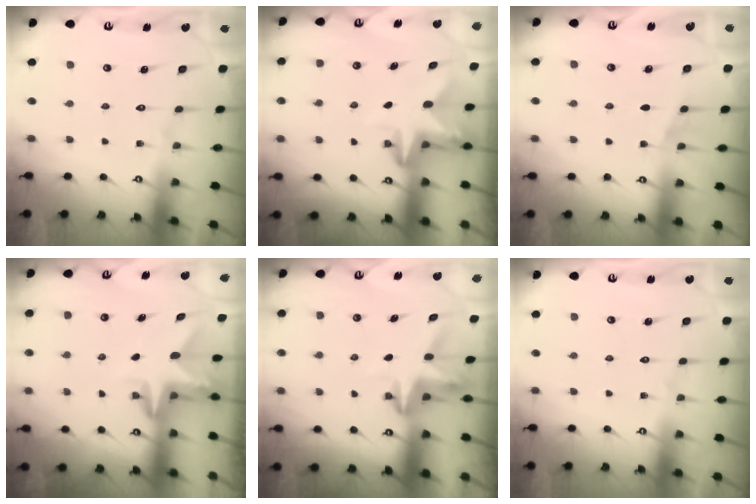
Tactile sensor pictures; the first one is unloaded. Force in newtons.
{"total": 3.0, "press": 3.0, "slide": 0.3}
{"total": 4.2, "press": 3.5, "slide": 2.3}
{"total": 2.9, "press": 2.9, "slide": 0.2}
{"total": 3.9, "press": 3.8, "slide": 0.3}
{"total": 0.0}